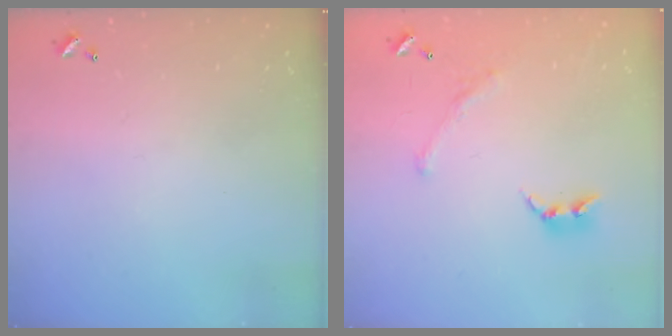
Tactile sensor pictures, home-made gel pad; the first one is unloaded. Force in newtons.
{"total": 1.6, "press": 1.1, "slide": 1.1}